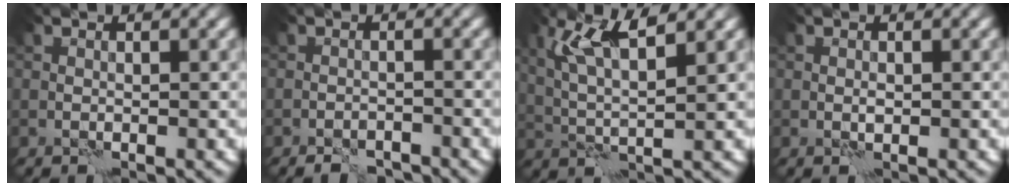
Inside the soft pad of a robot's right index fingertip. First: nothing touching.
{"total": 2.5, "force": [-2.3, 0.6, 0.8], "torque": [-0.011, 0.003, -0.038]}
{"total": 5.1, "force": [2.5, 1.0, 4.4], "torque": [-0.092, 0.005, 0.051]}
{"total": 0.5, "force": [0.0, 0.2, 0.5], "torque": [-0.010, 0.003, -0.001]}